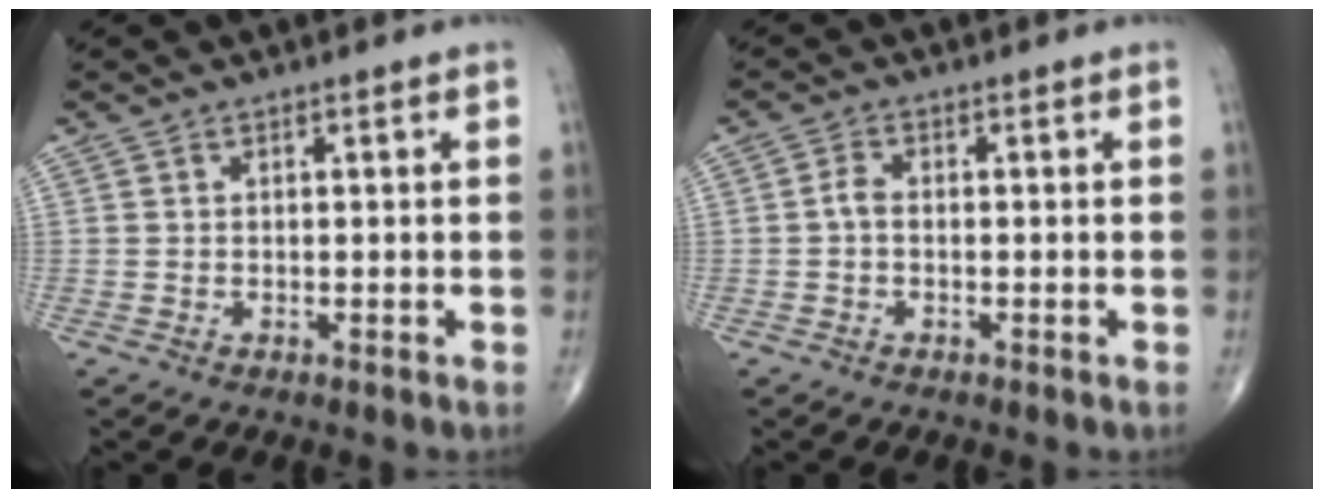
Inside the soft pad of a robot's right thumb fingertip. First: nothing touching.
{"total": 1.8, "force": [-0.4, 1.1, 1.4], "torque": [-0.027, 0.005, -0.012]}